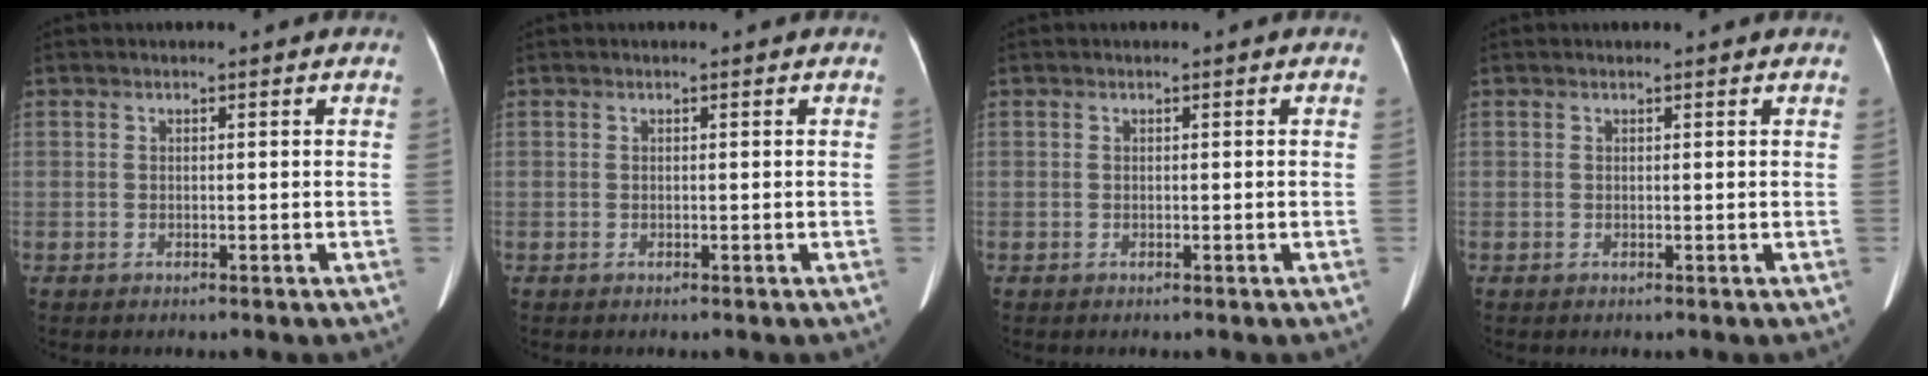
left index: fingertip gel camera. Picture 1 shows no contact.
{"total": 0.0}
{"total": 0.0}
{"total": 1.1, "force": [1.1, 0.2, 0.2], "torque": [-0.010, 0.008, 0.011]}